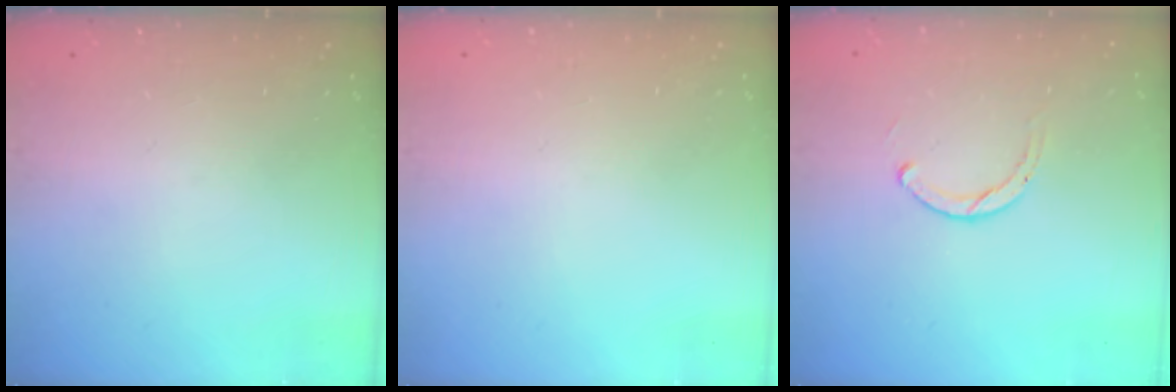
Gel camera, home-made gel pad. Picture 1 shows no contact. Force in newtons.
{"total": 2.4, "press": 2.4, "slide": 0.2}
{"total": 1.8, "press": 1.8, "slide": 0.2}